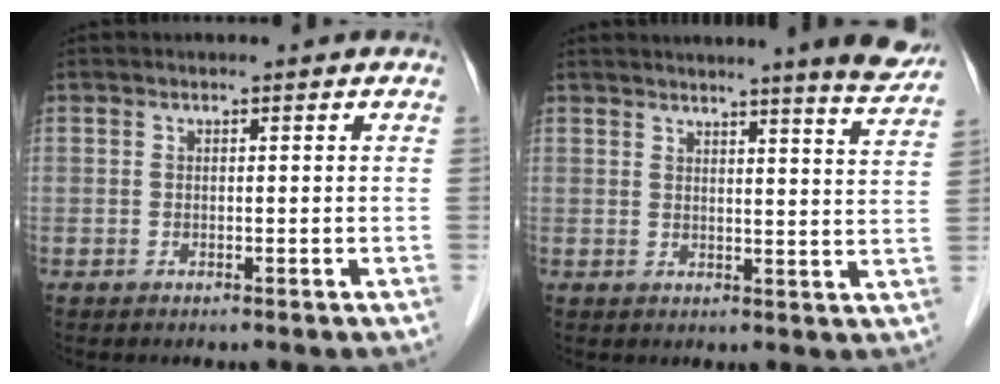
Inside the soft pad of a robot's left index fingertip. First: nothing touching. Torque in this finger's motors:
{"motor_torque": [1.06, -1.08, 0.65, 0.09]}